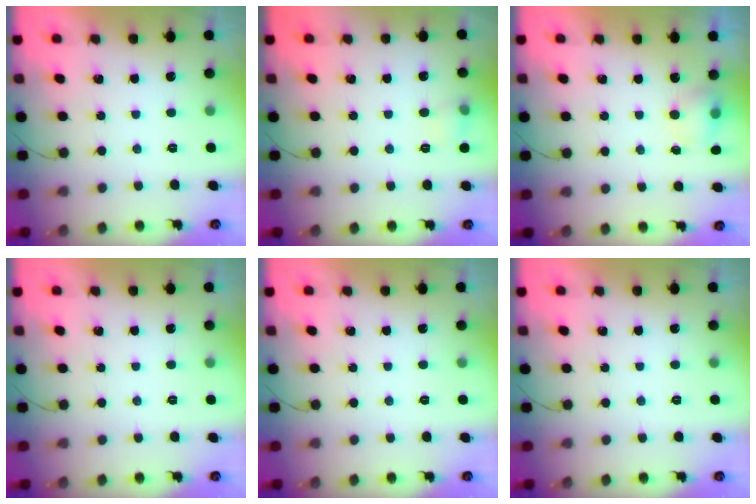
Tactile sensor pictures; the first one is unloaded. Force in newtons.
{"total": 5.5, "press": 5.2, "slide": 1.6}
{"total": 4.8, "press": 4.6, "slide": 1.0}
{"total": 0.0}
{"total": 0.0}
{"total": 0.0}